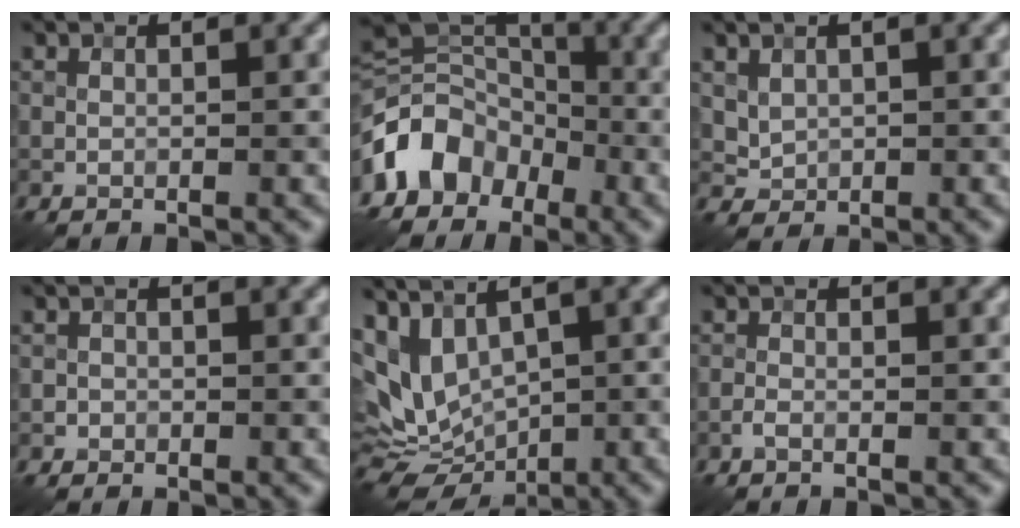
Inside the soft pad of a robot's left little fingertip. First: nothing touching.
{"total": 8.2, "force": [-4.1, 6.1, 3.7], "torque": [-0.068, 0.007, -0.093]}
{"total": 1.5, "force": [0.6, 1.2, 0.7], "torque": [-0.015, -0.004, 0.019]}
{"total": 0.6, "force": [-0.3, 0.5, -0.1], "torque": [0.007, -0.001, -0.006]}
{"total": 5.8, "force": [1.2, 3.2, 4.7], "torque": [-0.100, -0.004, 0.024]}
{"total": 0.6, "force": [-0.4, 0.0, 0.5], "torque": [-0.014, 0.002, -0.010]}